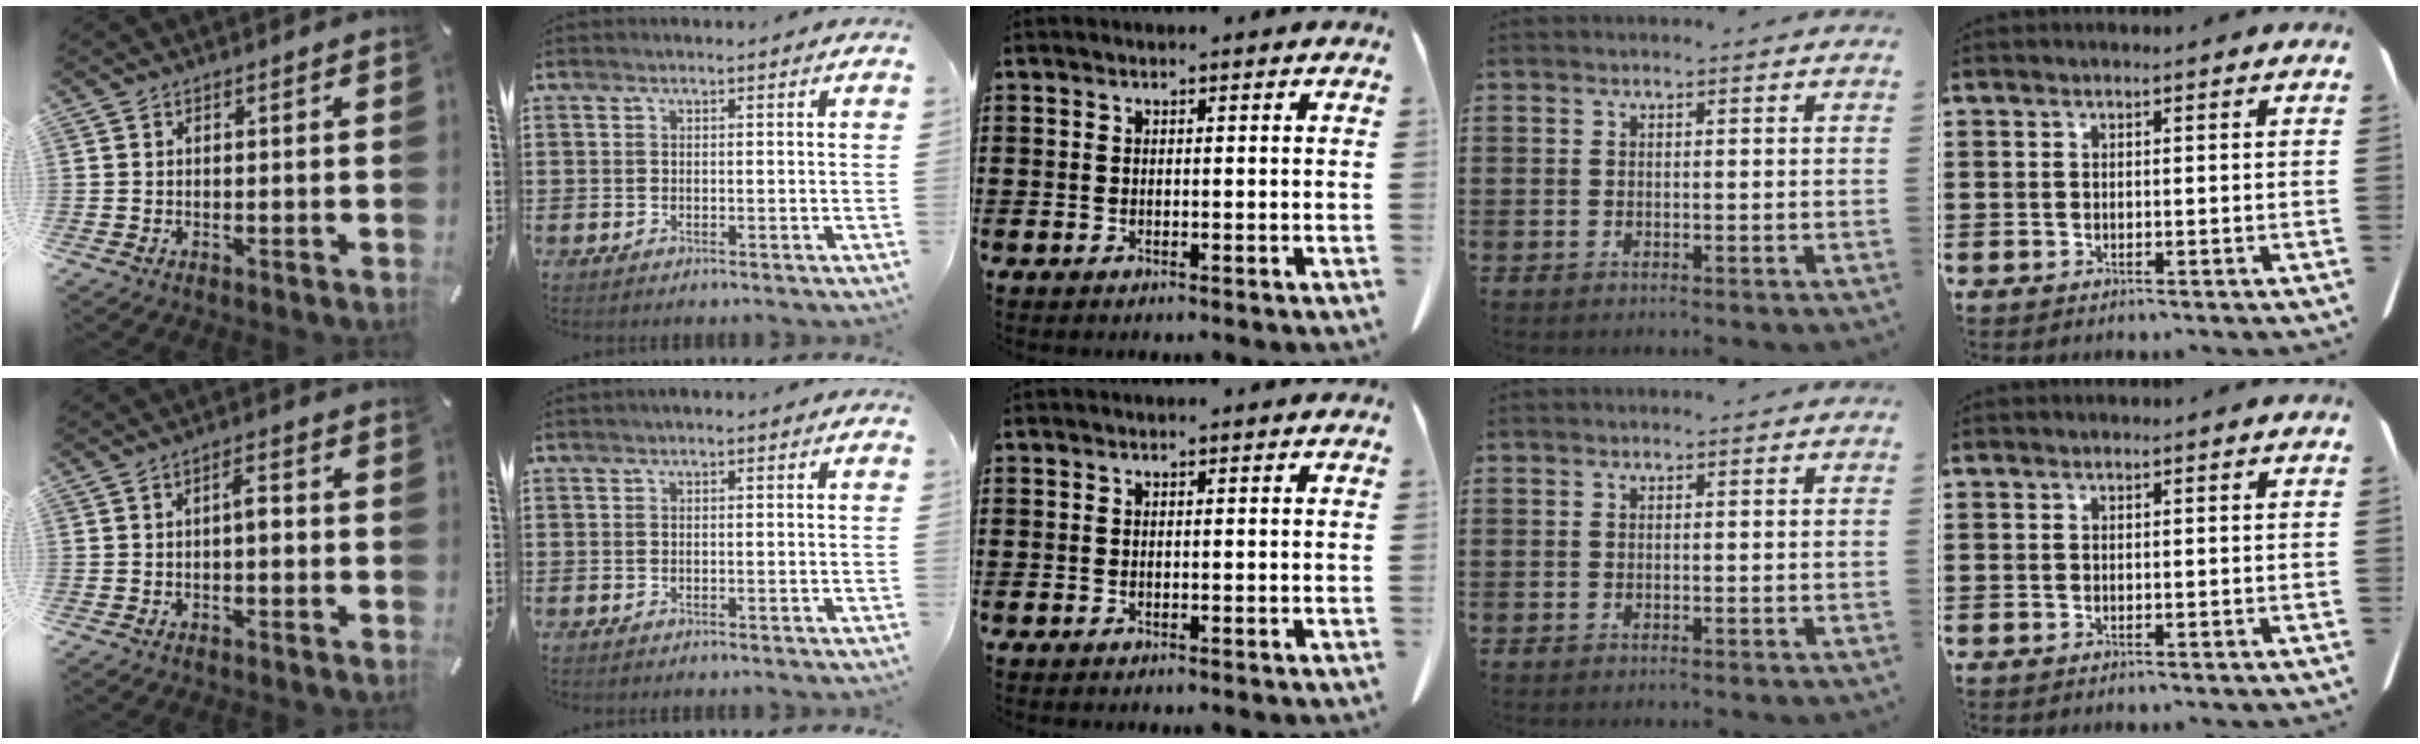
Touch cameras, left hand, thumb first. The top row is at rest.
{"thumb": {"total": 3.6, "force": [-0.6, 1.6, 3.2], "torque": [-0.052, 0.010, -0.014]}, "index": {"total": 0.6, "force": [-0.4, 0.2, 0.3], "torque": [-0.008, -0.001, -0.008]}}